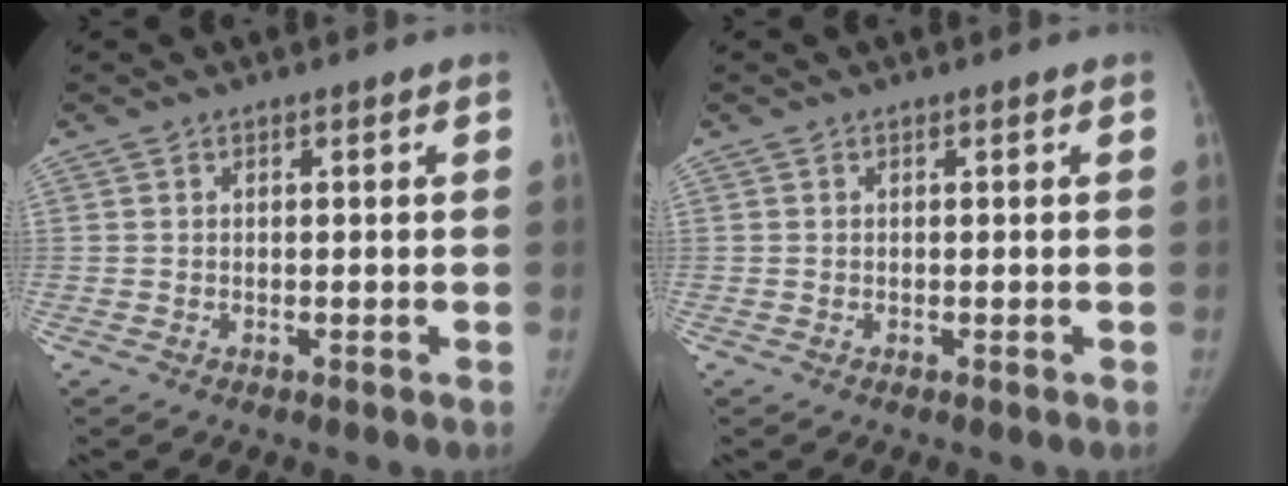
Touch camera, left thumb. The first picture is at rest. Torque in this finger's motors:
{"motor_torque": [0.08, -0.01, 0.19, -0.19, 0.03]}